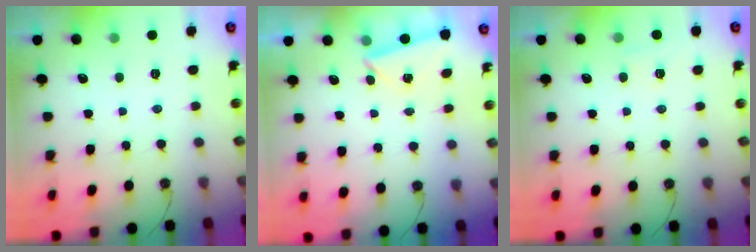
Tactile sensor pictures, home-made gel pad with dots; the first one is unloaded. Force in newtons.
{"total": 2.0, "press": 1.9, "slide": 0.7}
{"total": 4.2, "press": 3.5, "slide": 2.3}